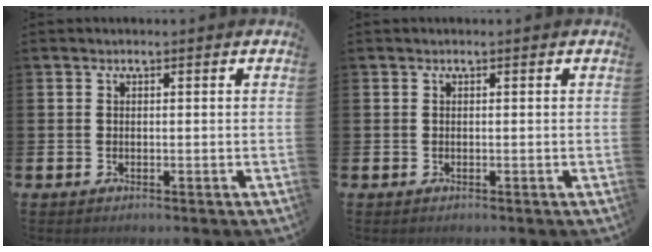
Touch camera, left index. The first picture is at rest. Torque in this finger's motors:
{"motor_torque": [-0.05, -0.01, 0.05, 0.00]}